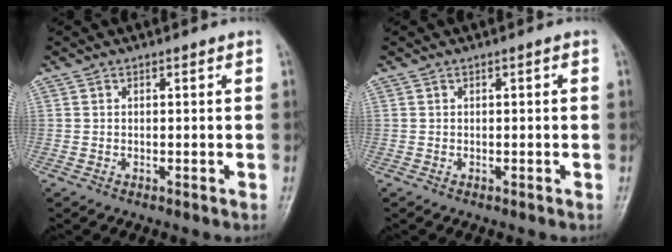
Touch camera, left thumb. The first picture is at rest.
{"total": 0.0}